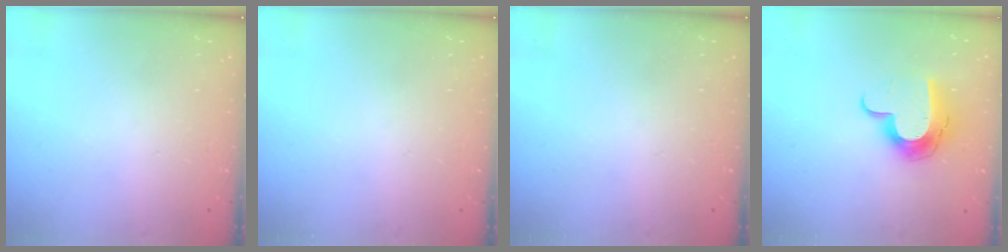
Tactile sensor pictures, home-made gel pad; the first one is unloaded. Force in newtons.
{"total": 0.0}
{"total": 0.0}
{"total": 12.2, "press": 12.2, "slide": 0.3}